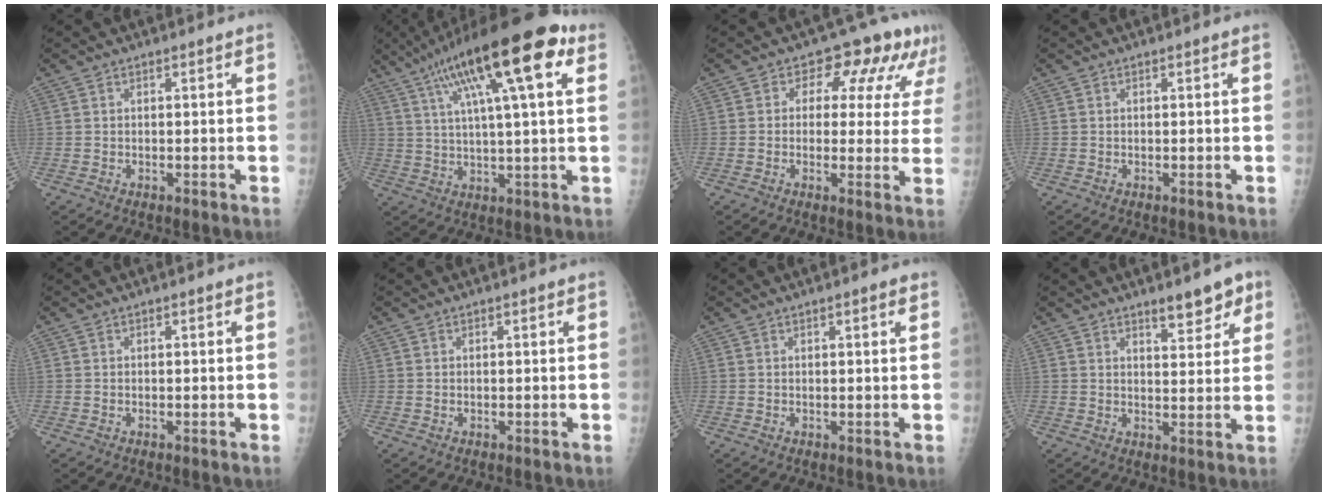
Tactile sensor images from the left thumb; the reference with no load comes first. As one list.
[{"total": 21.3, "force": [9.8, 5.0, 18.2], "torque": [-0.291, 0.008, 0.154]}, {"total": 10.5, "force": [5.3, 6.7, 6.2], "torque": [-0.023, -0.008, 0.050]}, {"total": 0.0}, {"total": 0.0}, {"total": 0.0}, {"total": 1.5, "force": [0.8, 0.3, 1.2], "torque": [-0.018, -0.001, 0.009]}, {"total": 6.5, "force": [4.3, 2.3, 4.2], "torque": [-0.034, -0.026, 0.058]}]